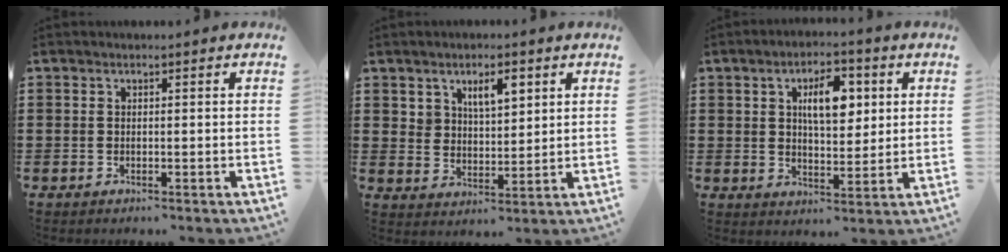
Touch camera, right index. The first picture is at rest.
{"total": 4.9, "force": [2.9, 2.7, 2.8], "torque": [-0.049, 0.003, 0.049]}
{"total": 6.9, "force": [2.2, 3.3, 5.7], "torque": [-0.097, 0.005, 0.030]}